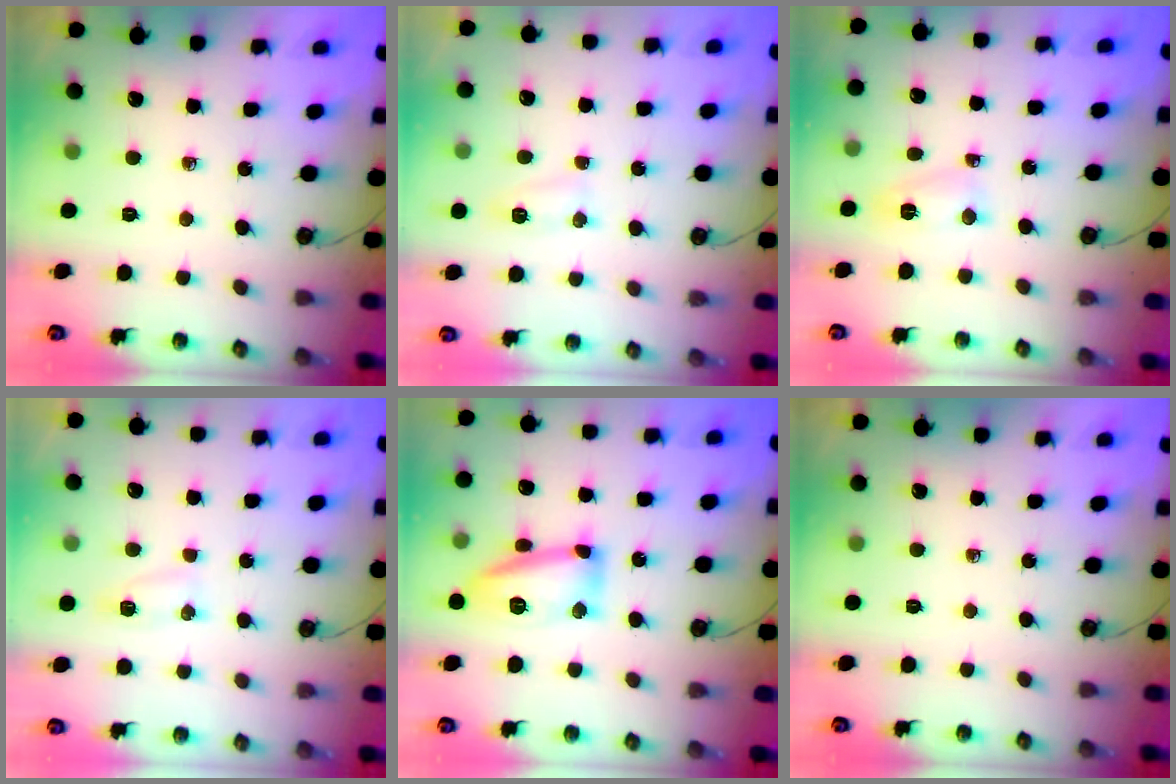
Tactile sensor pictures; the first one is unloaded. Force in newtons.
{"total": 4.7, "press": 4.6, "slide": 0.5}
{"total": 3.5, "press": 3.4, "slide": 1.0}
{"total": 4.6, "press": 4.6, "slide": 0.5}
{"total": 13.7, "press": 13.7, "slide": 1.1}
{"total": 0.0}